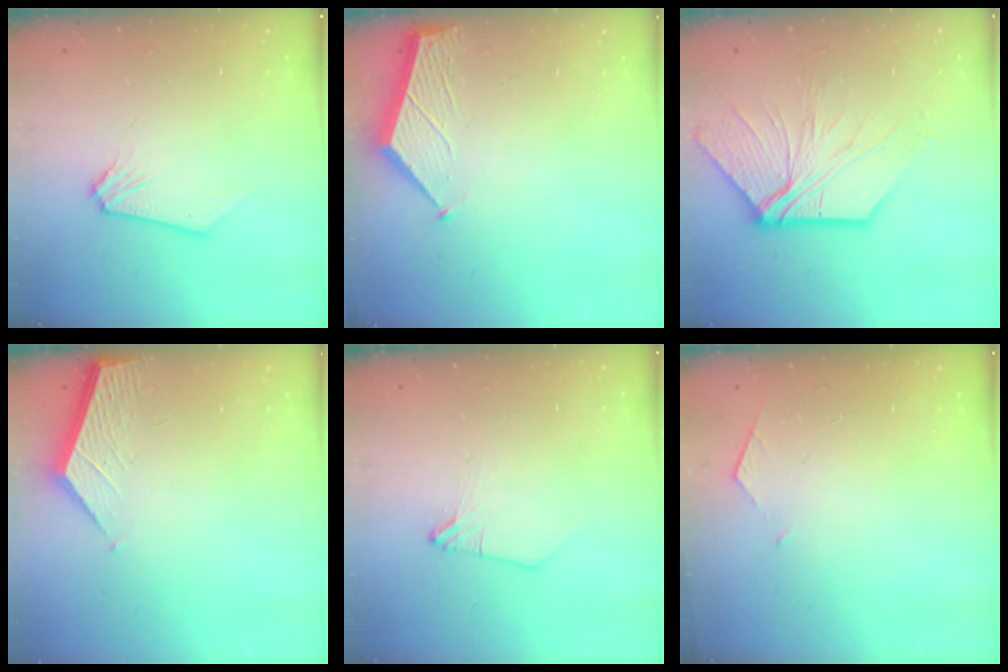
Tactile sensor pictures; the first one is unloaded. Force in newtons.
{"total": 3.4, "press": 3.4, "slide": 0.3}
{"total": 12.5, "press": 12.5, "slide": 1.1}
{"total": 2.2, "press": 2.2, "slide": 0.2}
{"total": 1.0, "press": 1.0, "slide": 0.1}
{"total": 2.7, "press": 2.7, "slide": 0.3}